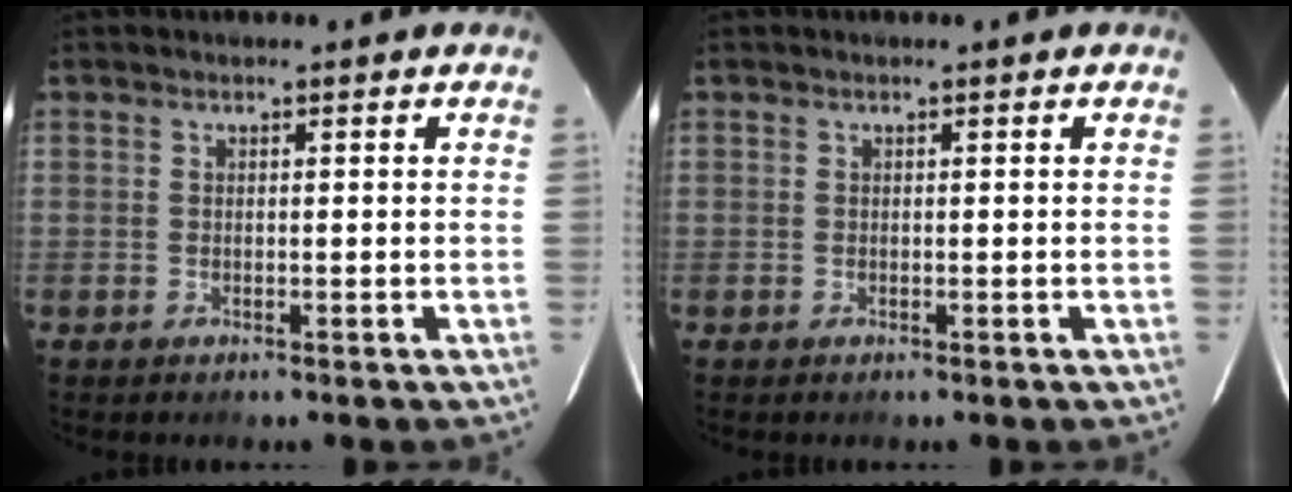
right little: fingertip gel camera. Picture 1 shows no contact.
{"total": 0.0}